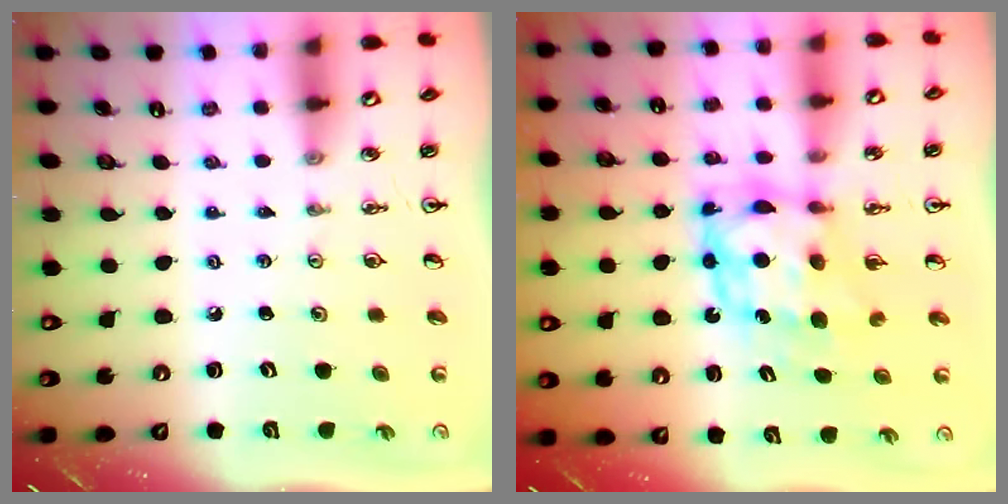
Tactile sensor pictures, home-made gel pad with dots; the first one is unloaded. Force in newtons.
{"total": 8.5, "press": 8.5, "slide": 0.6}